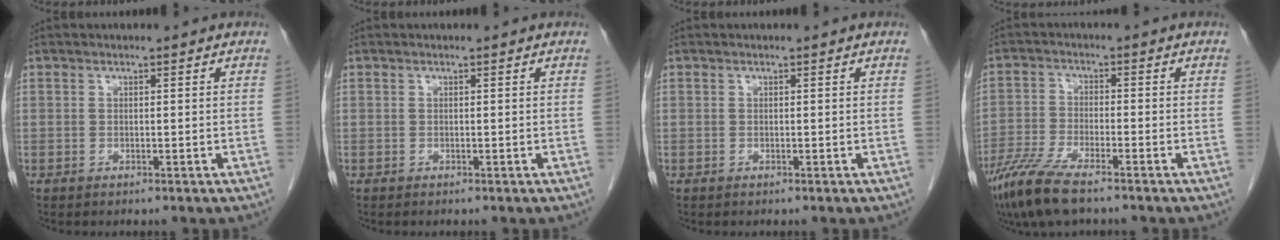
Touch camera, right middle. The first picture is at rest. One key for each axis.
{"total": 0.0}
{"total": 0.0}
{"total": 8.4, "fx": -6.2, "fy": 1.4, "fz": 5.6, "tx": -0.117, "ty": -0.022, "tz": -0.116}